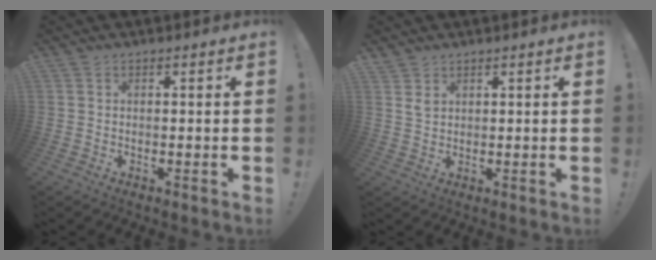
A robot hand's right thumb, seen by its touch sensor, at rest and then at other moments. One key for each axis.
{"total": 2.5, "fx": 1.8, "fy": 1.2, "fz": 1.1, "tx": -0.009, "ty": -0.015, "tz": 0.032}